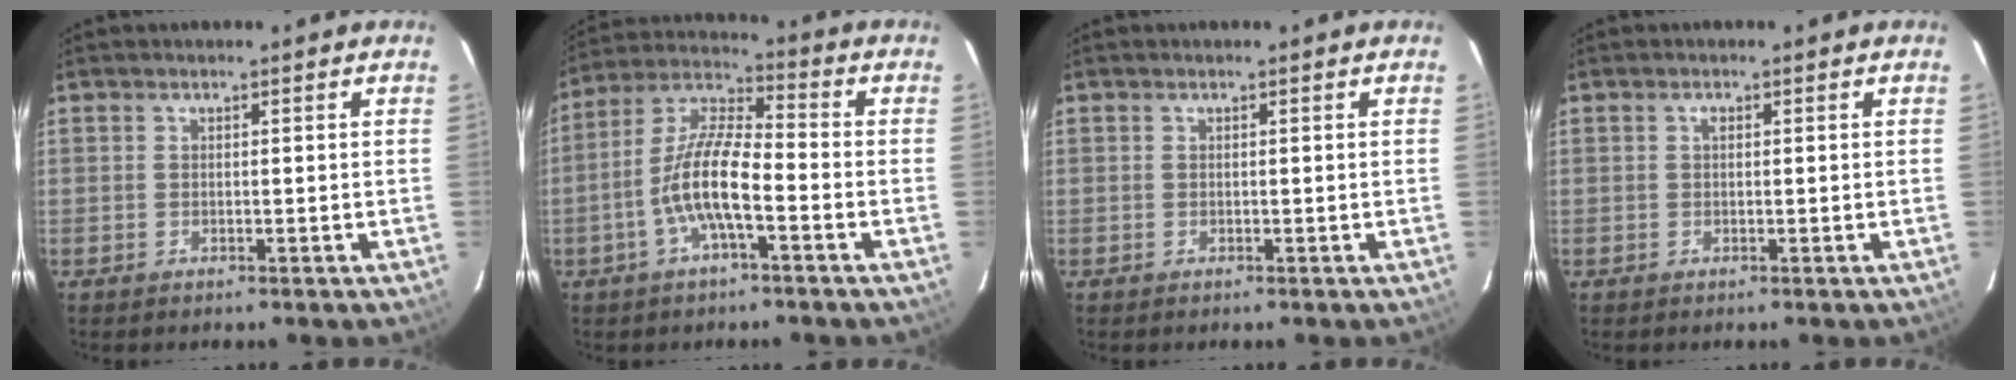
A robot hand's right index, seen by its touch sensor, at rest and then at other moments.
{"total": 11.0, "force": [-3.9, 2.8, 9.9], "torque": [-0.208, 0.007, -0.079]}
{"total": 0.0}
{"total": 0.6, "force": [0.2, 0.4, 0.5], "torque": [-0.009, 0.004, 0.002]}